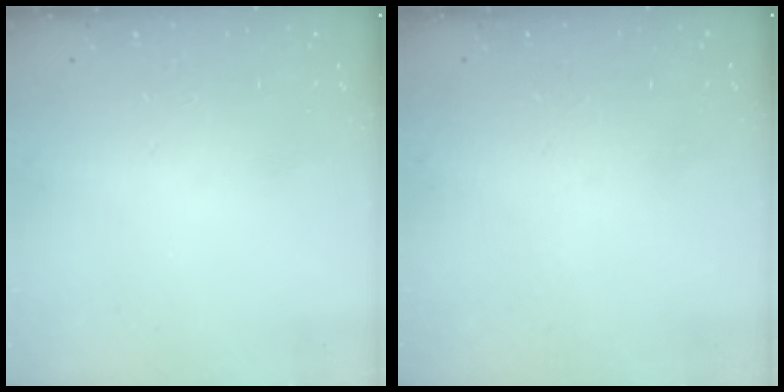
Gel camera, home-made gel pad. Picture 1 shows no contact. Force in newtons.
{"total": 0.0}